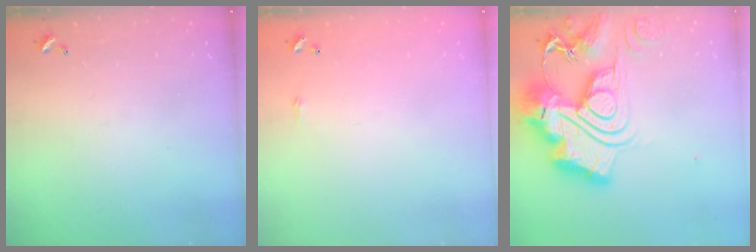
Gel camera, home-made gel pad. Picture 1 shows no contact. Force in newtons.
{"total": 2.2, "press": 2.1, "slide": 0.4}
{"total": 0.6, "press": 0.6, "slide": 0.0}